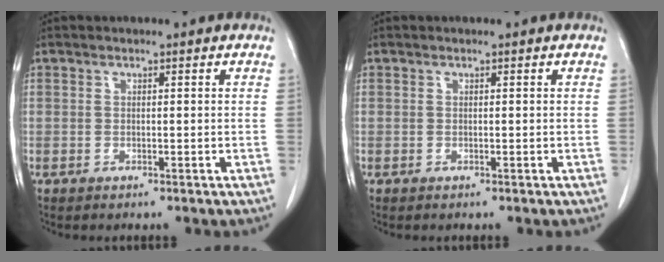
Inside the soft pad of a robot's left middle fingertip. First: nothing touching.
{"total": 0.0}